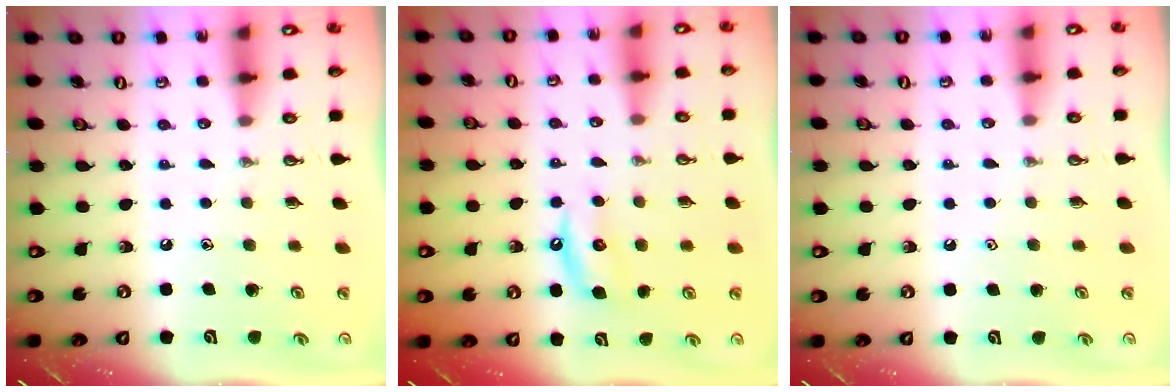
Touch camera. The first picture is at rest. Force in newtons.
{"total": 5.0, "press": 5.0, "slide": 0.5}
{"total": 0.6, "press": 0.6, "slide": 0.0}